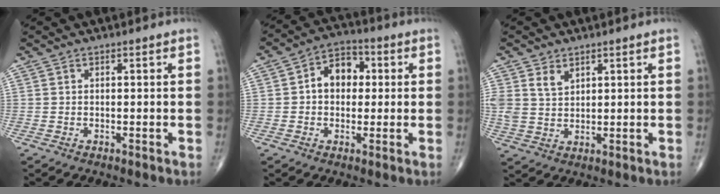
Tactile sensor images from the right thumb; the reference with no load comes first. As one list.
[{"total": 8.1, "force": [0.9, 6.0, 5.4], "torque": [-0.055, 0.020, 0.005]}, {"total": 4.7, "force": [2.6, 3.0, 2.6], "torque": [-0.043, -0.011, 0.058]}]